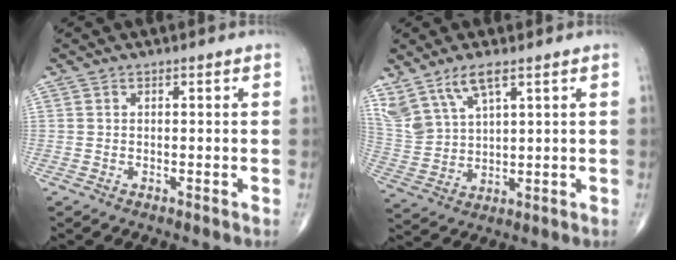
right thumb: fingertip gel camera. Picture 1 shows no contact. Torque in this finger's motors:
{"motor_torque": [0.05, 0.08, 0.55, 0.61, 0.03]}